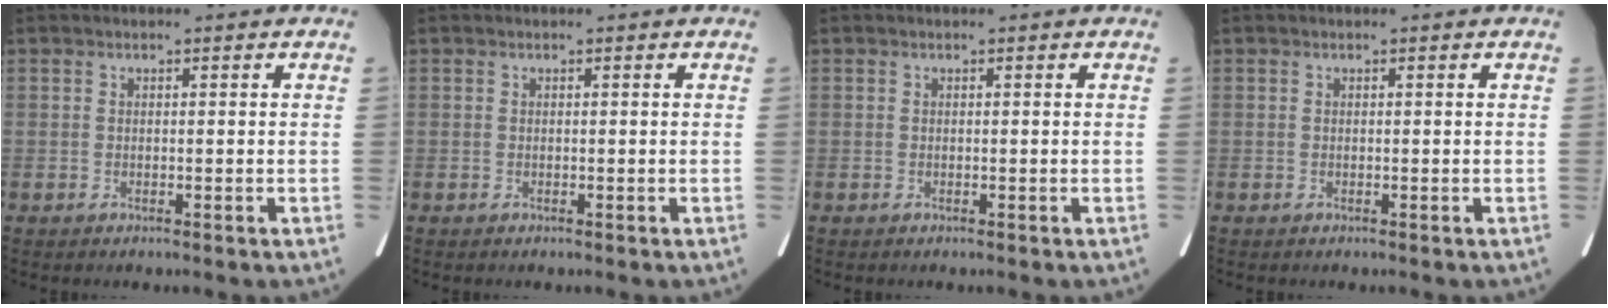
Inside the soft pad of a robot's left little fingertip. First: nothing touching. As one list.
[{"total": 0.0}, {"total": 0.0}, {"total": 0.0}]